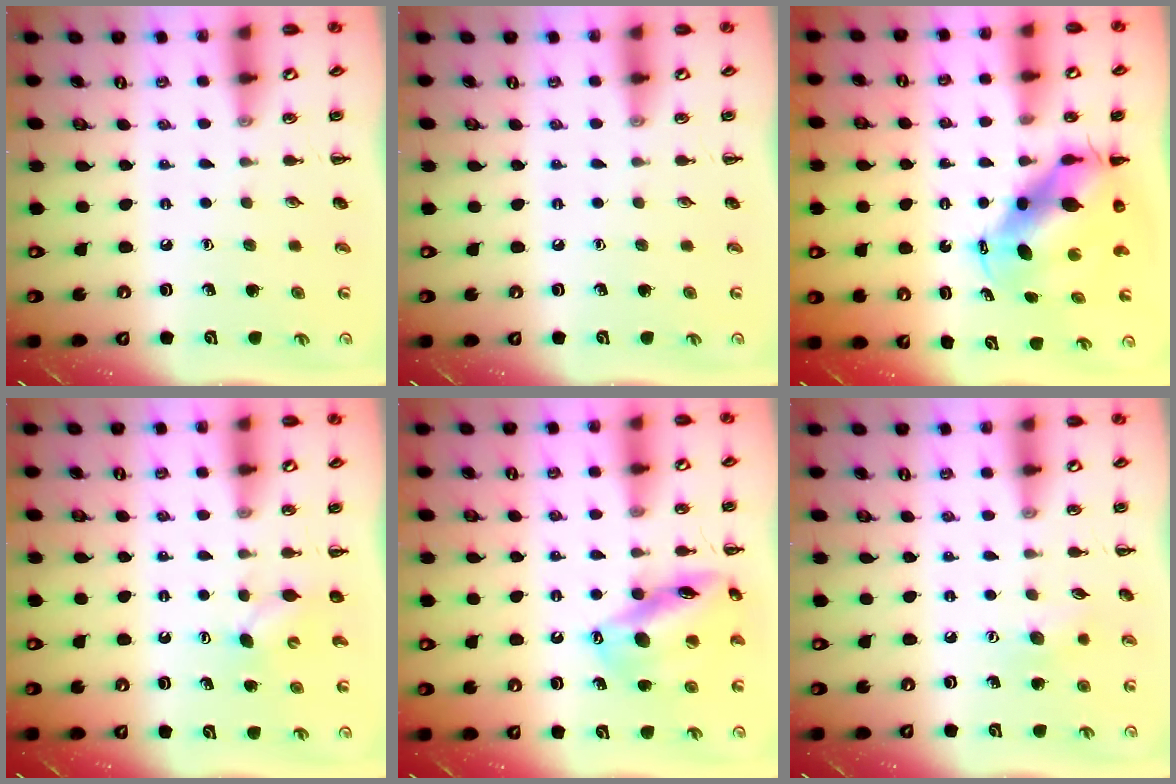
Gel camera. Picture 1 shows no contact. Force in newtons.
{"total": 0.0}
{"total": 8.6, "press": 8.3, "slide": 2.2}
{"total": 3.5, "press": 3.4, "slide": 0.8}
{"total": 15.1, "press": 14.7, "slide": 3.4}
{"total": 7.7, "press": 7.5, "slide": 1.8}